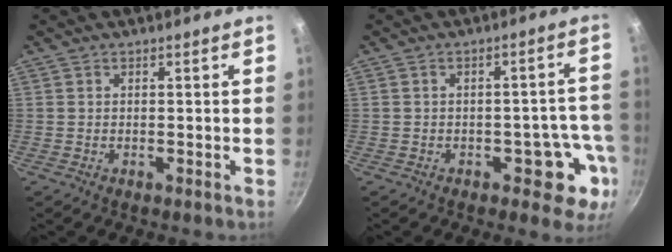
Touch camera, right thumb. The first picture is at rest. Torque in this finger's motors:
{"motor_torque": [1.34, 1.14, -0.16, 0.03, 0.20]}